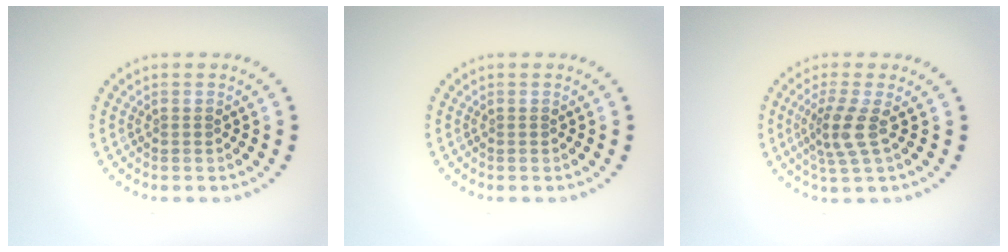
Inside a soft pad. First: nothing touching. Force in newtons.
{"total": 0.0}
{"total": 2.9, "press": 2.2, "slide": 1.8}